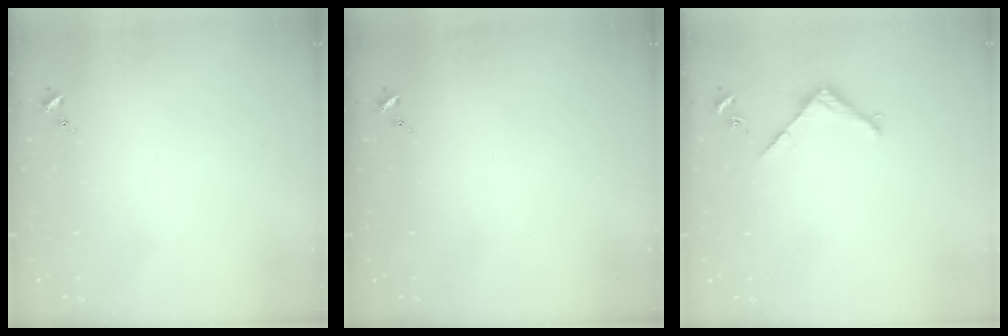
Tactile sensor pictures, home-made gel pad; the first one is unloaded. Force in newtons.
{"total": 0.0}
{"total": 3.4, "press": 3.4, "slide": 0.4}